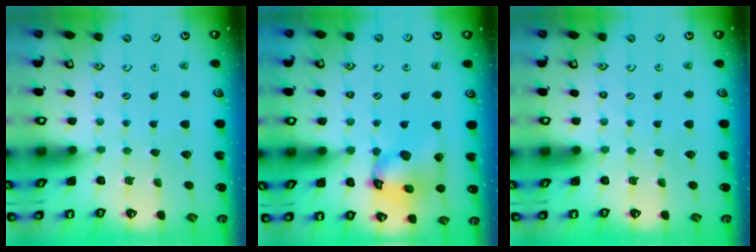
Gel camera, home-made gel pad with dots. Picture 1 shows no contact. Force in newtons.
{"total": 14.8, "press": 14.7, "slide": 1.7}
{"total": 0.0}